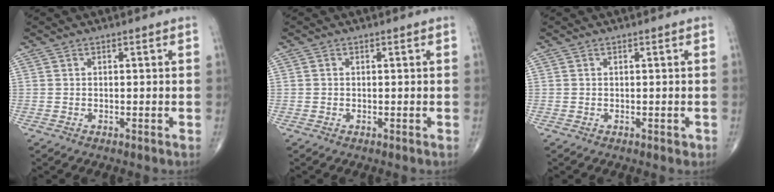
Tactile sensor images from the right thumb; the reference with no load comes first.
{"total": 0.0}
{"total": 0.5, "force": [0.0, 0.4, 0.4], "torque": [-0.001, 0.001, 0.000]}